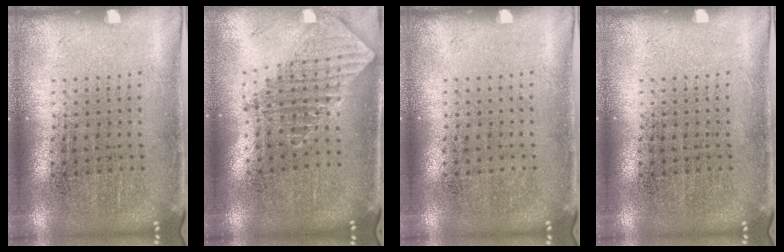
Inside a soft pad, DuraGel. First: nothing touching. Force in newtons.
{"total": 2.0, "press": 1.5, "slide": 1.3}
{"total": 0.0}
{"total": 0.0}